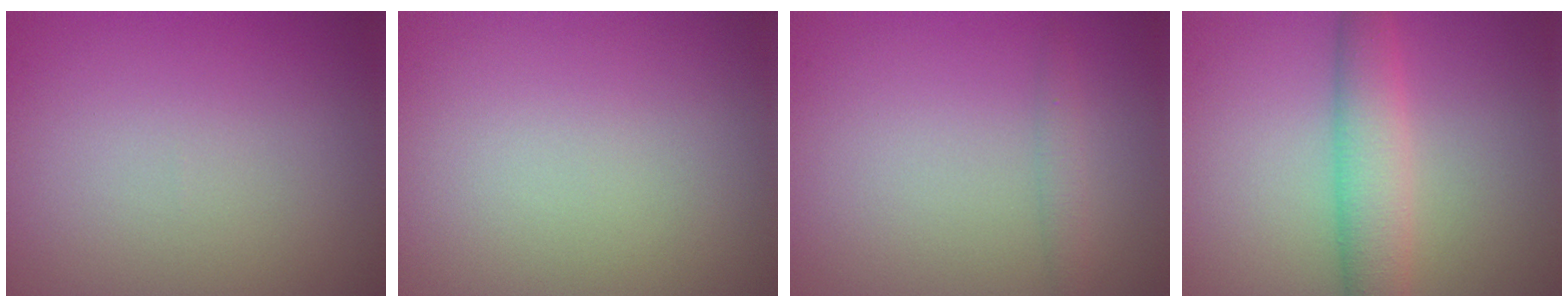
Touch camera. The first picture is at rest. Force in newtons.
{"total": 0.0}
{"total": 1.1, "press": 1.1, "slide": 0.1}
{"total": 4.5, "press": 4.5, "slide": 0.1}